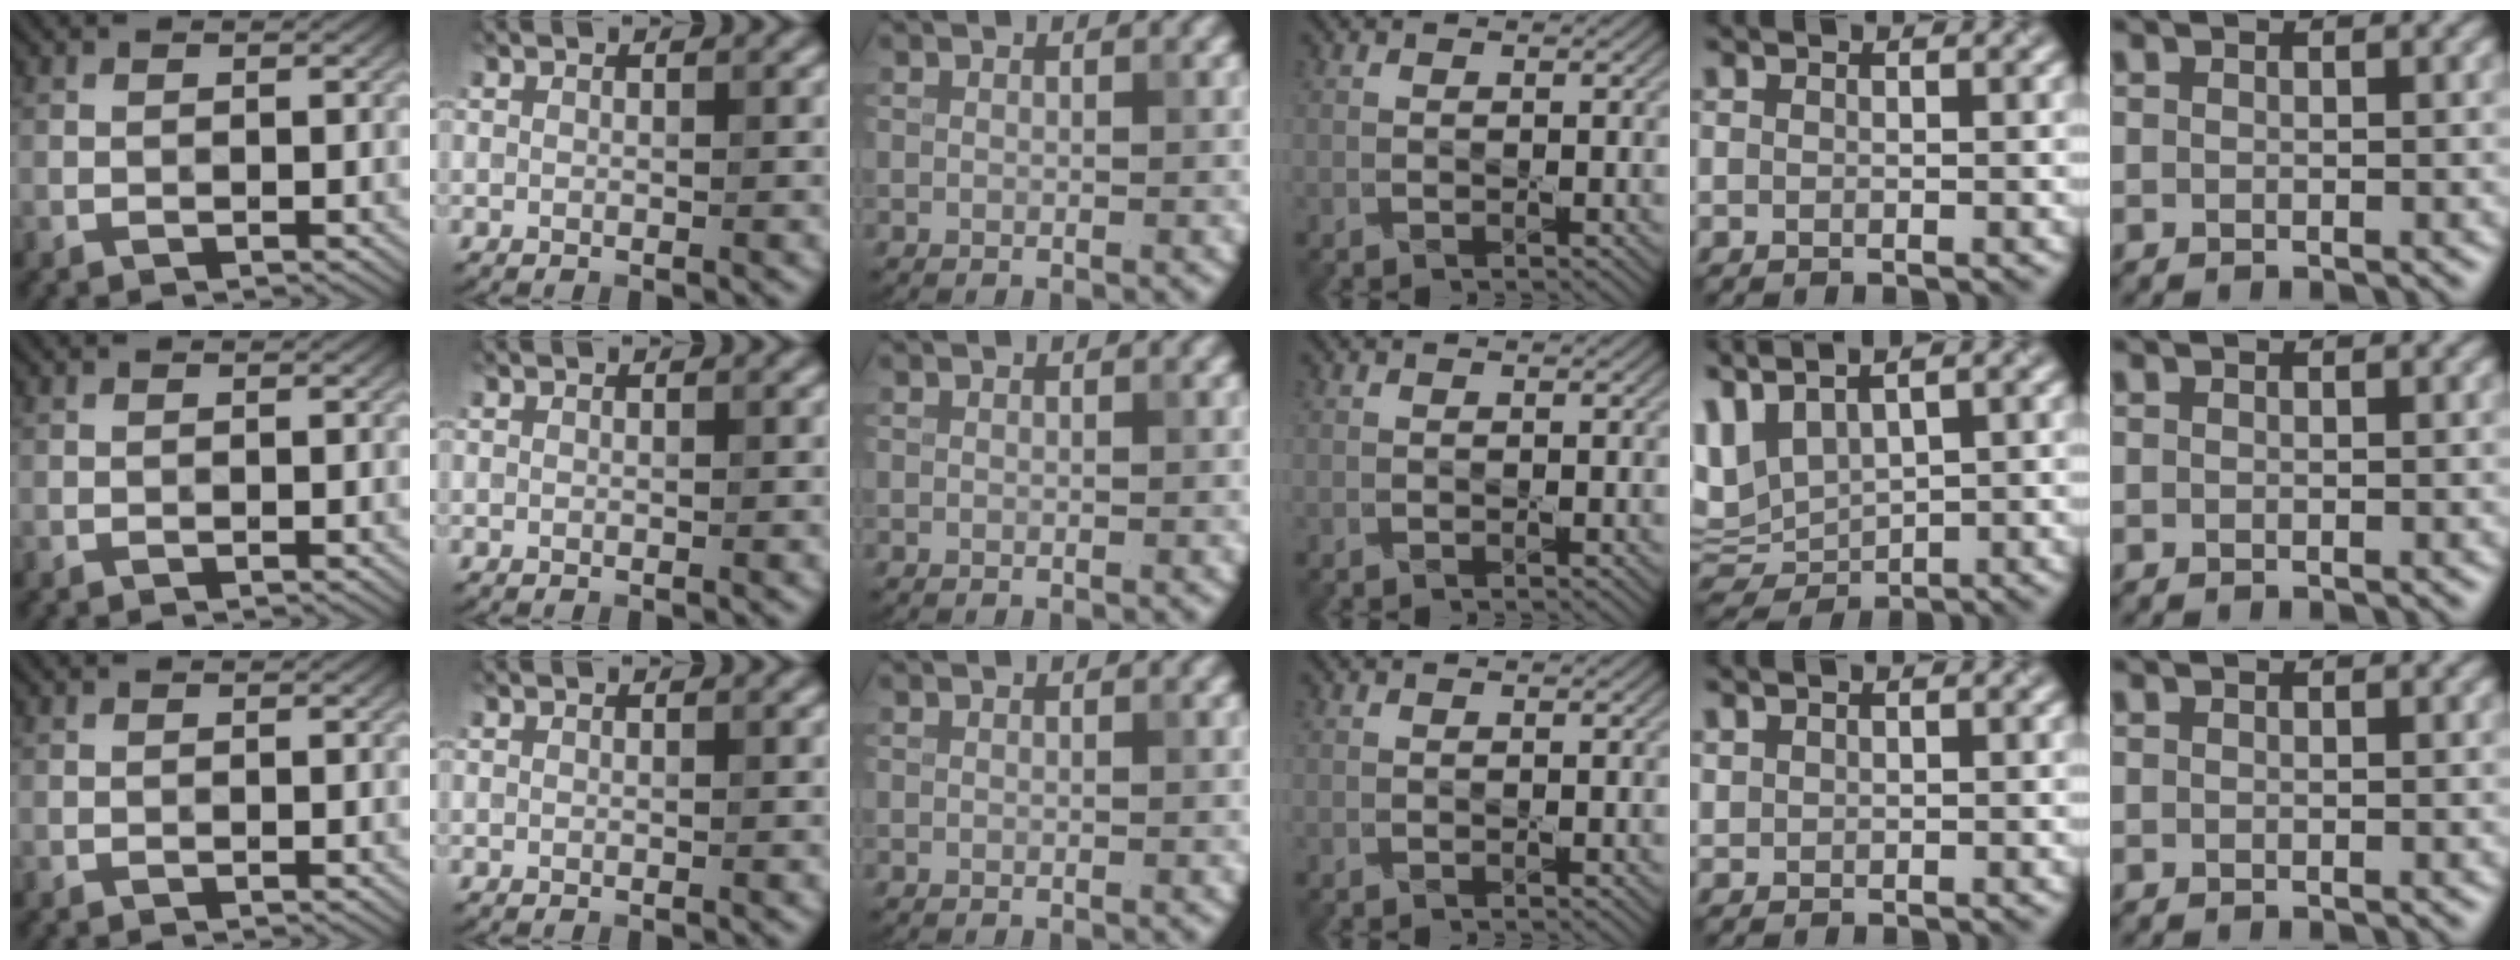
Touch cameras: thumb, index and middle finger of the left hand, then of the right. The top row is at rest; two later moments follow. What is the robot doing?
{"motion": "press", "object": "sticker"}